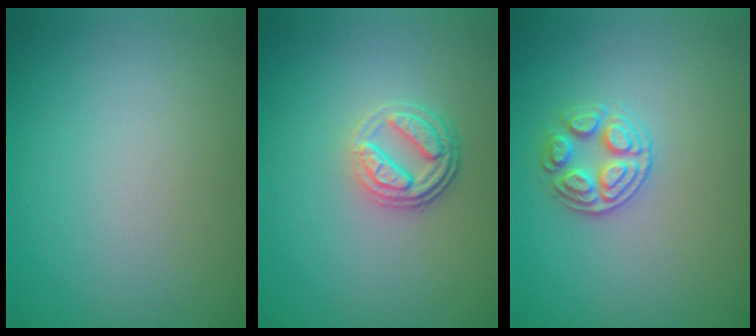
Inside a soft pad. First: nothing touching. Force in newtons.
{"total": 3.6, "press": 2.7, "slide": 2.4}
{"total": 2.8, "press": 2.7, "slide": 0.7}